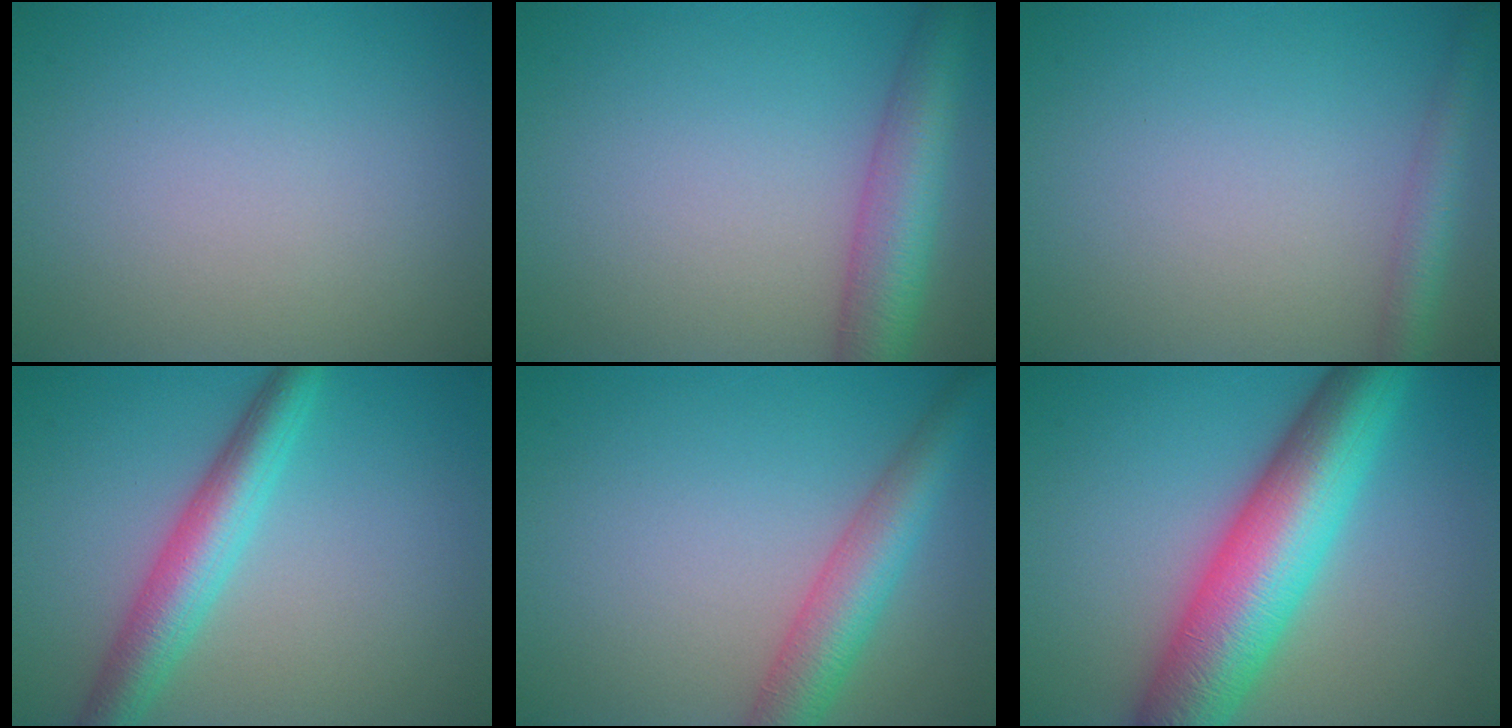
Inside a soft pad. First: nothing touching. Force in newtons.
{"total": 6.0, "press": 6.0, "slide": 0.2}
{"total": 2.7, "press": 2.7, "slide": 0.2}
{"total": 5.0, "press": 5.0, "slide": 0.2}
{"total": 5.1, "press": 5.1, "slide": 0.2}
{"total": 11.3, "press": 11.3, "slide": 0.2}